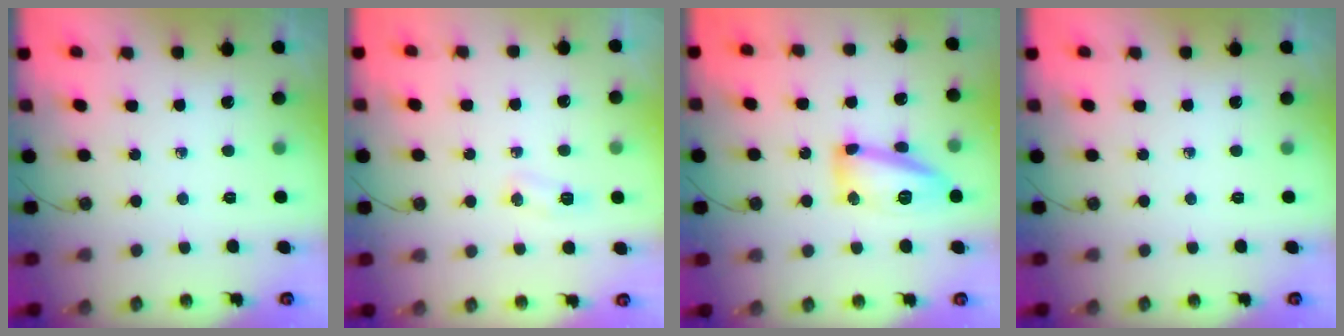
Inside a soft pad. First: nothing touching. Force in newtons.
{"total": 4.0, "press": 4.0, "slide": 0.5}
{"total": 13.2, "press": 13.2, "slide": 1.3}
{"total": 0.0}